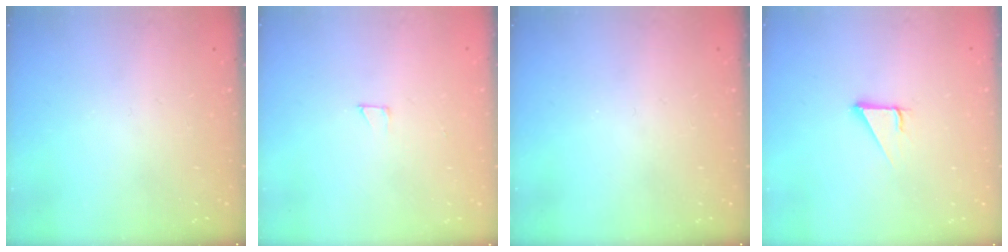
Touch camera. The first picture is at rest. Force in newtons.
{"total": 1.7, "press": 1.7, "slide": 0.1}
{"total": 0.0}
{"total": 2.8, "press": 2.8, "slide": 0.0}